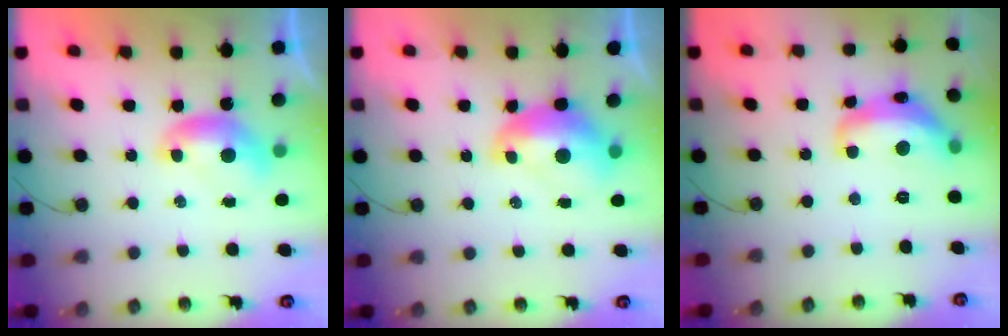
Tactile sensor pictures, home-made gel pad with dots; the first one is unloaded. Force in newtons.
{"total": 2.6, "press": 2.5, "slide": 0.7}
{"total": 7.9, "press": 7.8, "slide": 0.6}